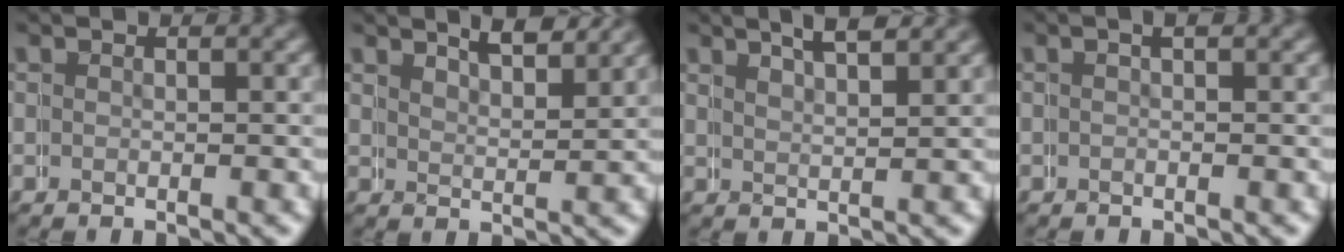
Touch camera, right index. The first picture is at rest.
{"total": 3.5, "force": [3.4, -0.9, 0.2], "torque": [0.000, 0.008, 0.058]}
{"total": 3.3, "force": [3.1, -0.9, 0.8], "torque": [-0.006, 0.011, 0.054]}
{"total": 0.6, "force": [0.4, -0.3, 0.4], "torque": [-0.002, 0.008, 0.004]}